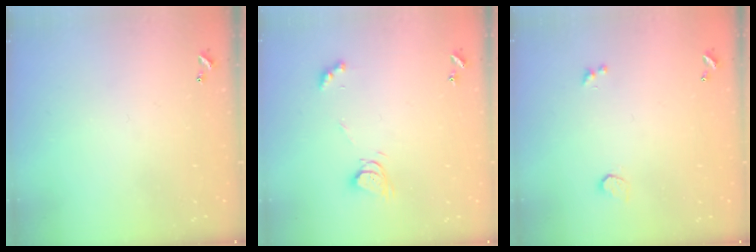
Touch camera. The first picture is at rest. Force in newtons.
{"total": 6.3, "press": 6.3, "slide": 0.3}
{"total": 1.0, "press": 0.7, "slide": 0.7}